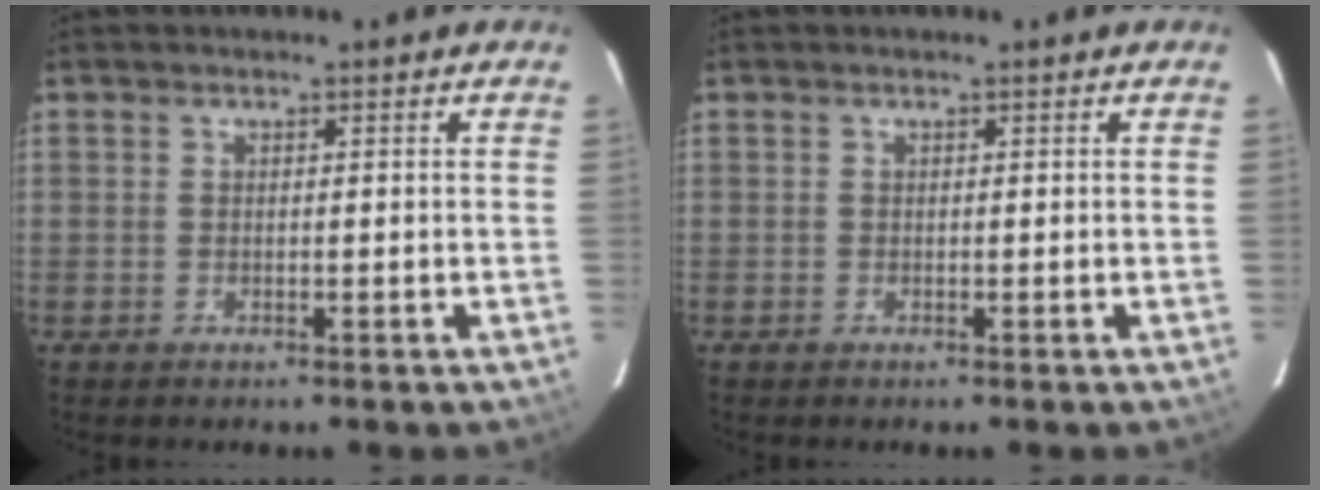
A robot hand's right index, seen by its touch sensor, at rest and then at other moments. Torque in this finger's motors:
{"motor_torque": [0.29, 0.13, 0.01, 0.01]}